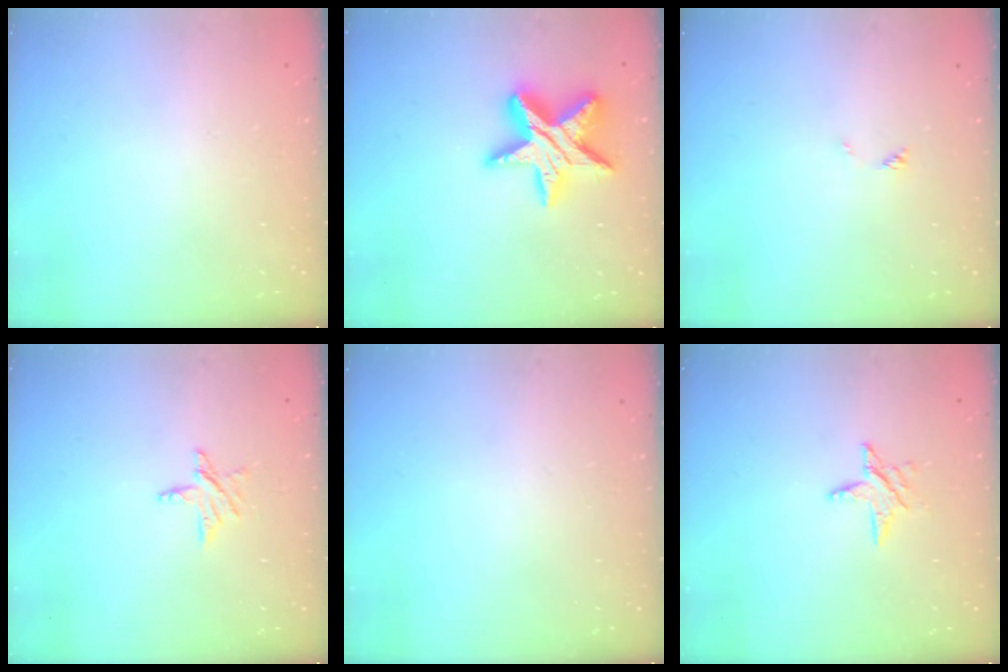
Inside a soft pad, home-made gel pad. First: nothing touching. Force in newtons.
{"total": 16.9, "press": 16.9, "slide": 1.3}
{"total": 0.0}
{"total": 5.2, "press": 5.2, "slide": 0.5}
{"total": 0.0}
{"total": 5.1, "press": 5.1, "slide": 0.6}